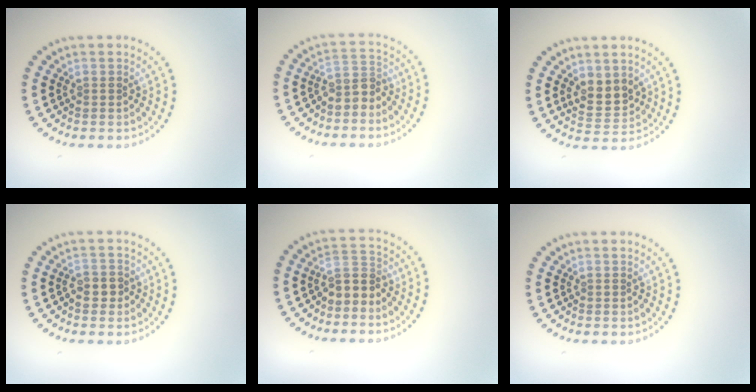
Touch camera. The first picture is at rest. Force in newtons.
{"total": 2.5, "press": 1.9, "slide": 1.5}
{"total": 2.9, "press": 2.7, "slide": 1.1}
{"total": 1.3, "press": 1.2, "slide": 0.5}
{"total": 2.5, "press": 2.1, "slide": 1.3}
{"total": 0.0}